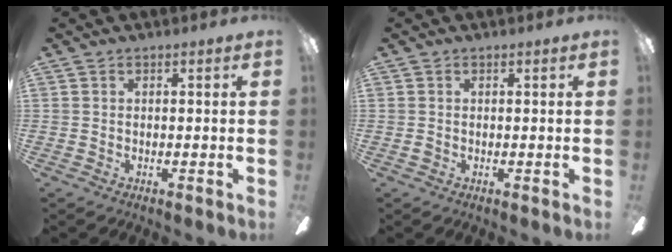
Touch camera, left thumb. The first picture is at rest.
{"total": 0.5, "force": [0.0, 0.5, 0.1], "torque": [-0.001, 0.006, -0.003]}